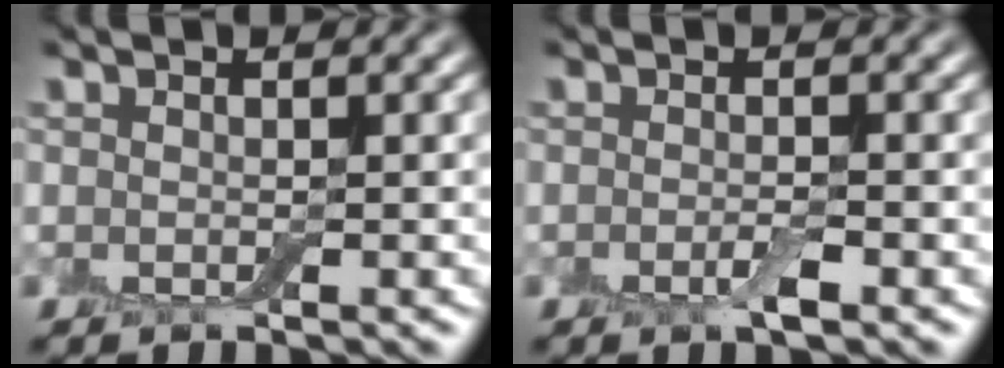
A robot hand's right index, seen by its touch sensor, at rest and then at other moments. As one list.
[{"total": 1.4, "force": [-0.6, 0.3, 1.2], "torque": [-0.023, -0.004, -0.014]}]